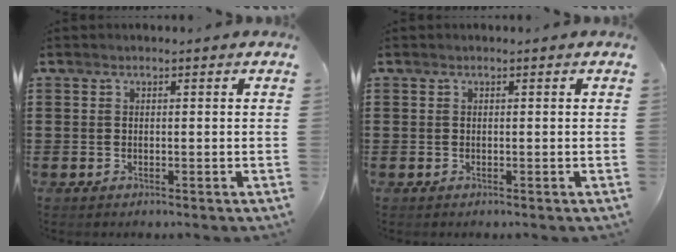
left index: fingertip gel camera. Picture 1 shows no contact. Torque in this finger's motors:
{"motor_torque": [0.00, 0.00, 0.00, -0.01]}